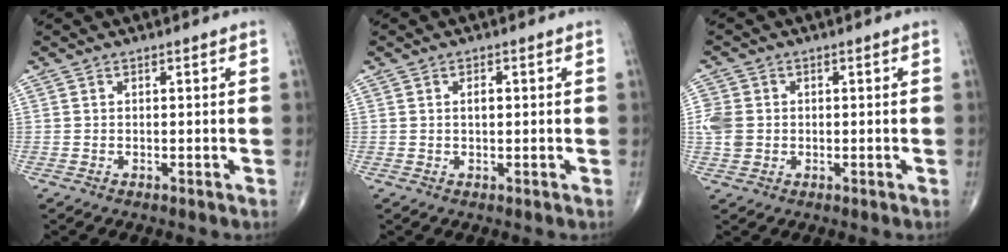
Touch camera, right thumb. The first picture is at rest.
{"total": 1.6, "force": [0.2, 0.9, 1.3], "torque": [-0.019, 0.002, 0.002]}
{"total": 5.2, "force": [-0.2, 4.4, 2.8], "torque": [-0.057, 0.005, -0.005]}